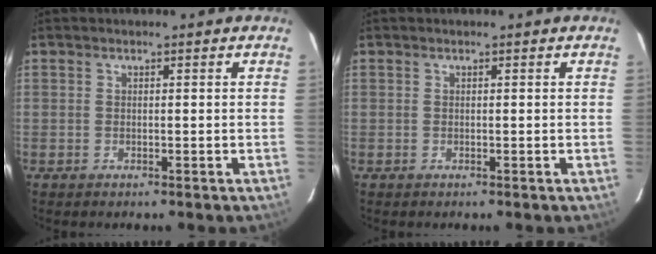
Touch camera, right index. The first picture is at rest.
{"total": 0.0}